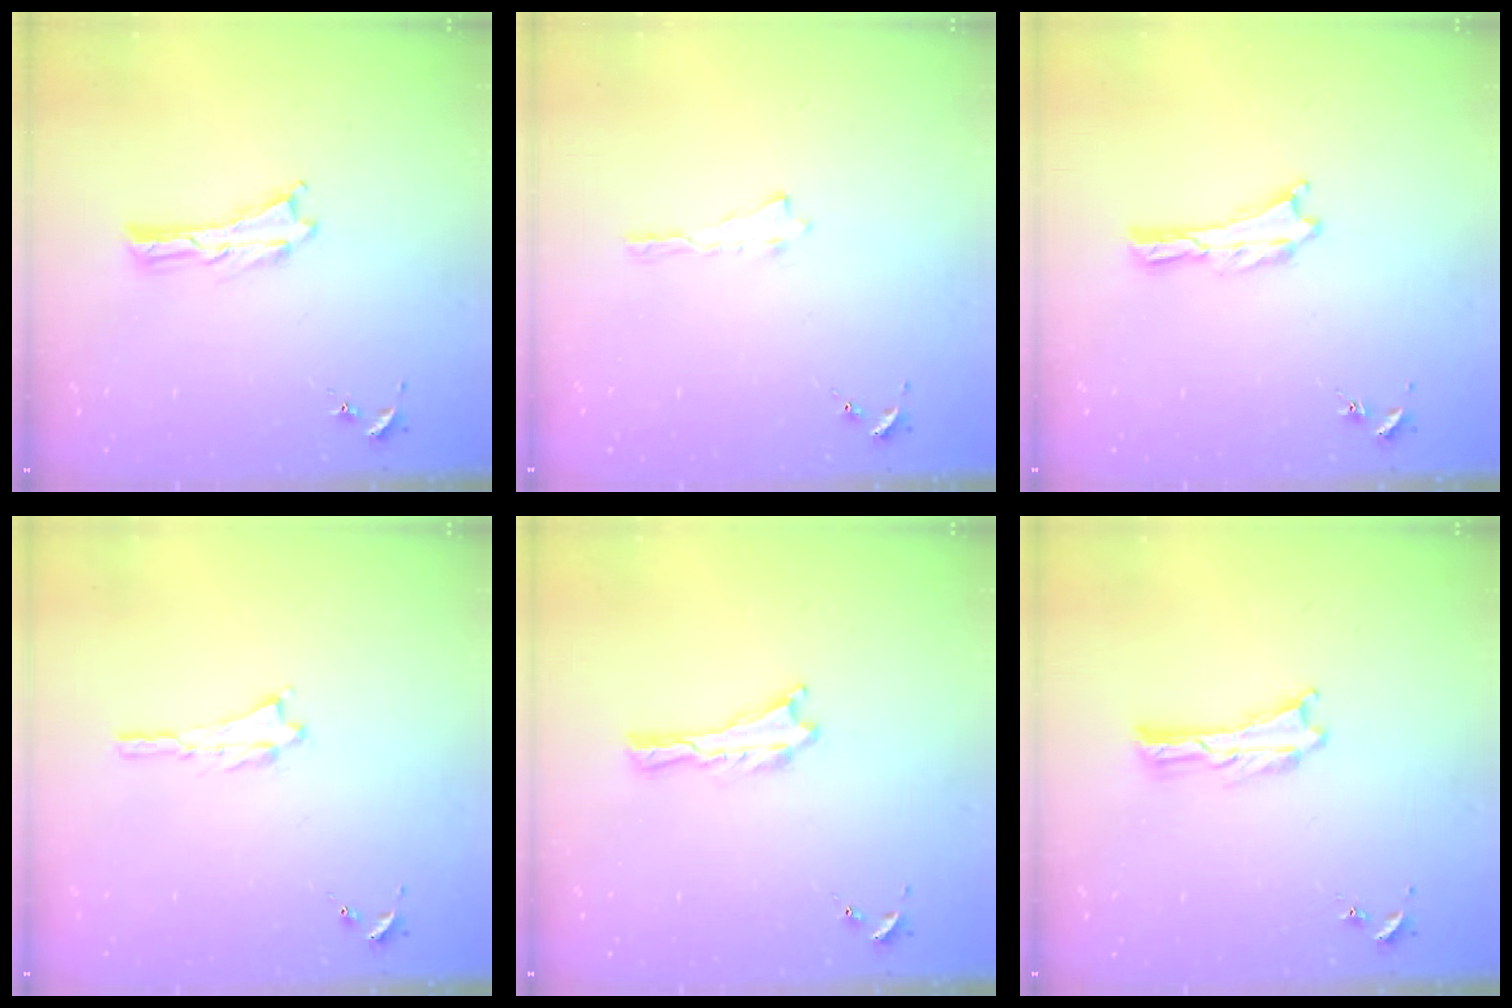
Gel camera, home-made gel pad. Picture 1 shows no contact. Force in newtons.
{"total": 0.0}
{"total": 0.0}
{"total": 0.8, "press": 0.8, "slide": 0.2}
{"total": 0.0}
{"total": 0.0}